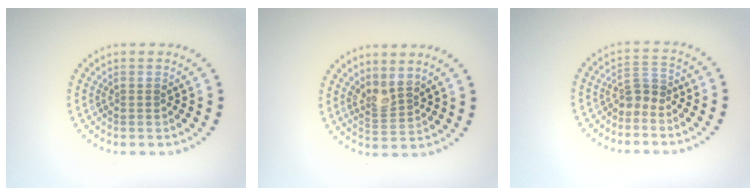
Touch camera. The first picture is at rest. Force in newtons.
{"total": 2.1, "press": 1.6, "slide": 1.4}
{"total": 1.7, "press": 1.3, "slide": 1.2}